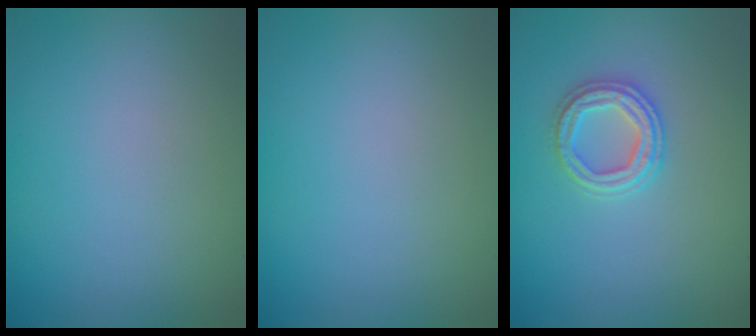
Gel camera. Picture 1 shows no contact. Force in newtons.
{"total": 0.0}
{"total": 2.8, "press": 2.7, "slide": 0.8}